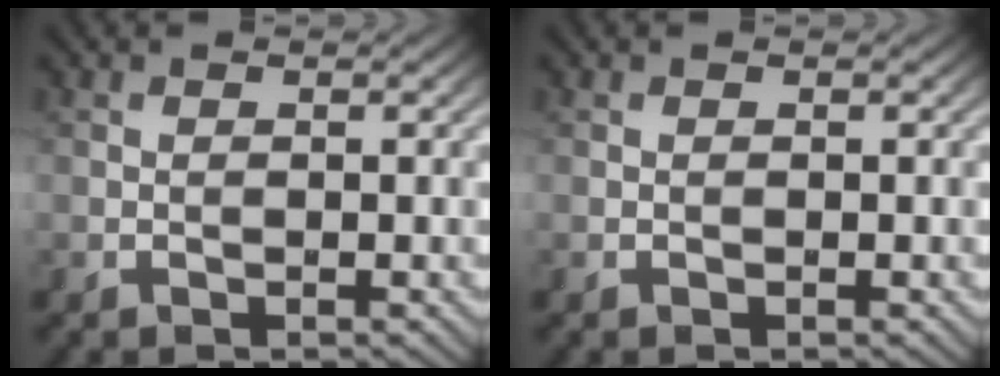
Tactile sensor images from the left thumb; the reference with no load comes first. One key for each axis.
{"total": 0.0}